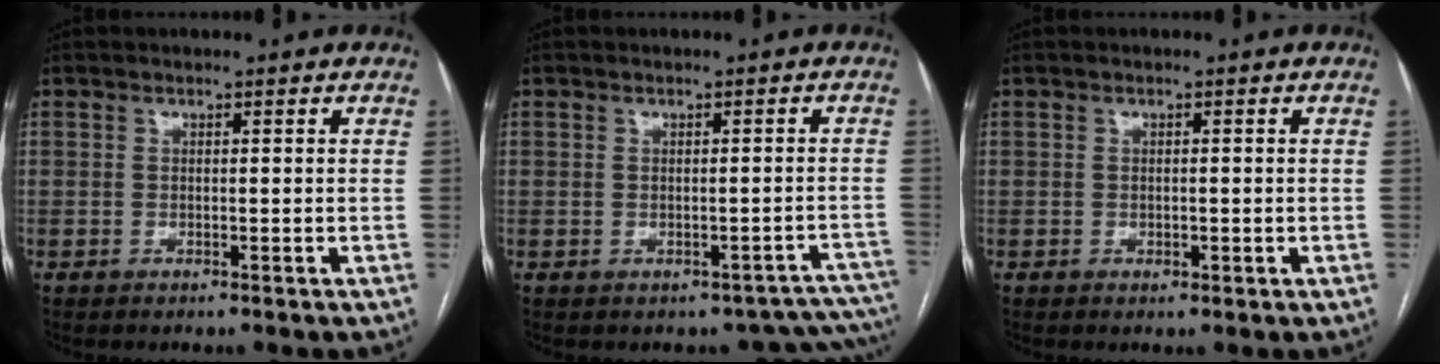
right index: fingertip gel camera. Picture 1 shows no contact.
{"total": 7.2, "force": [-5.6, 4.4, 1.1], "torque": [0.017, 0.042, -0.049]}
{"total": 1.1, "force": [-0.2, 0.8, 0.7], "torque": [-0.008, 0.000, 0.003]}